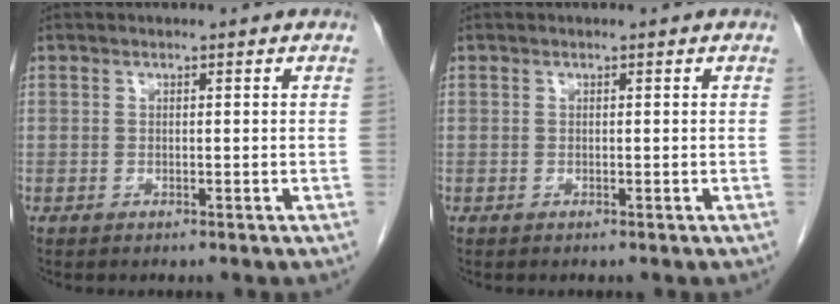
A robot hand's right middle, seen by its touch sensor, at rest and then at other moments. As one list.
[{"total": 0.0}]